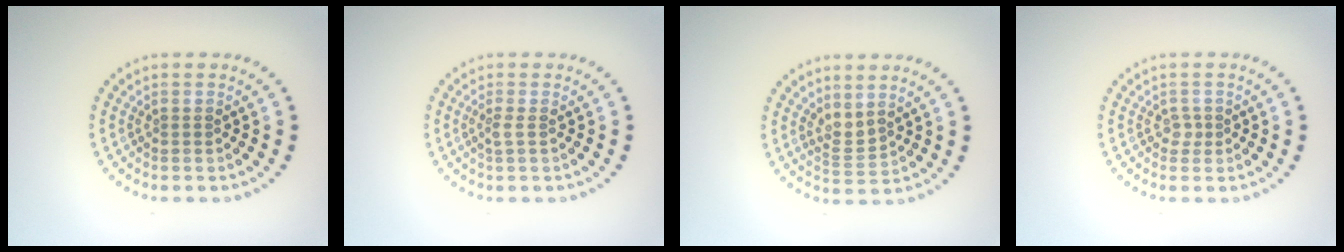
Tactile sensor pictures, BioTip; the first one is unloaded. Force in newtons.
{"total": 0.9, "press": 0.7, "slide": 0.5}
{"total": 1.8, "press": 1.3, "slide": 1.1}
{"total": 1.0, "press": 0.7, "slide": 0.6}